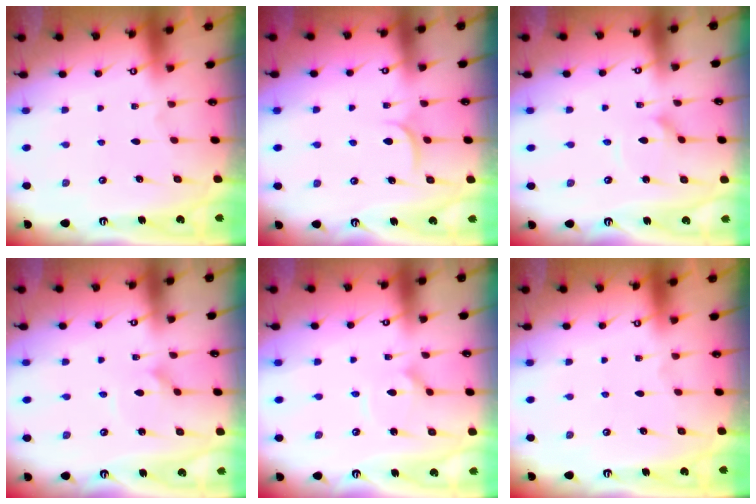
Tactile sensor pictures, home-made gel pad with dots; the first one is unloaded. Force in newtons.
{"total": 5.6, "press": 5.6, "slide": 0.4}
{"total": 2.0, "press": 2.0, "slide": 0.3}
{"total": 1.8, "press": 1.8, "slide": 0.0}
{"total": 3.9, "press": 3.8, "slide": 0.4}
{"total": 0.0}